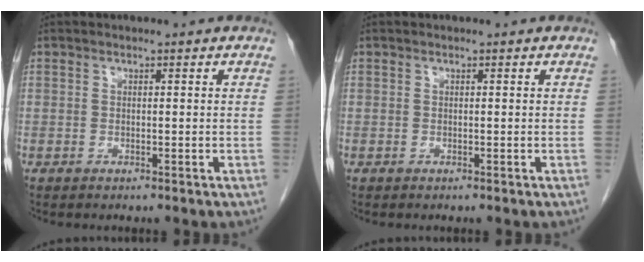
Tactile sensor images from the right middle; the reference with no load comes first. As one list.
[{"total": 0.0}]